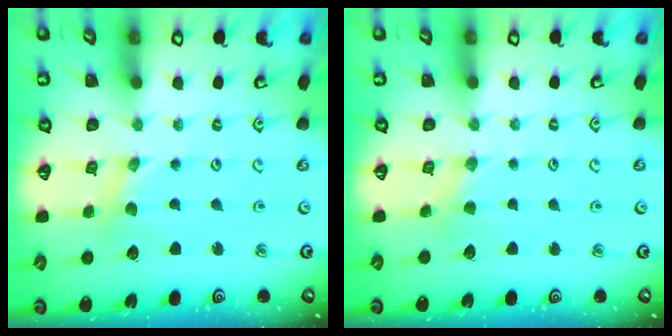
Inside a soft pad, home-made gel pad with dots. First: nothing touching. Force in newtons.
{"total": 2.0, "press": 2.0, "slide": 0.4}